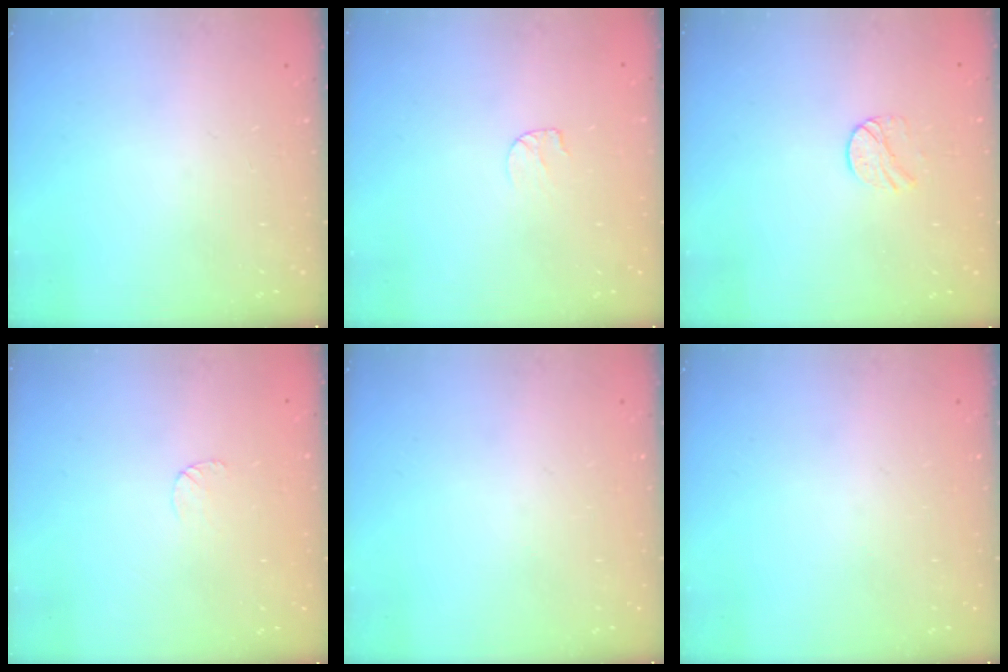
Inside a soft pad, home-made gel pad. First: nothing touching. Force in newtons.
{"total": 3.8, "press": 3.8, "slide": 0.4}
{"total": 6.6, "press": 6.6, "slide": 0.5}
{"total": 3.5, "press": 3.5, "slide": 0.4}
{"total": 0.0}
{"total": 0.0}